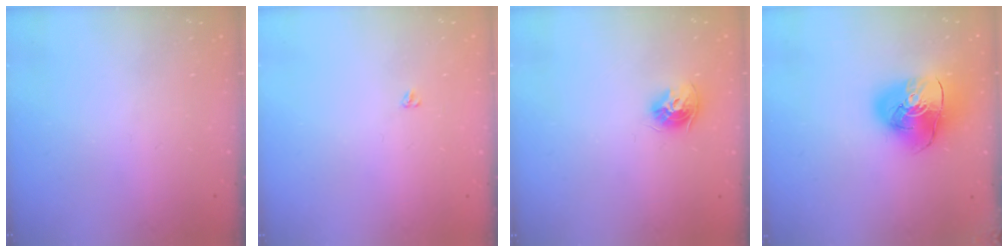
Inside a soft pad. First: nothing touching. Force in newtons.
{"total": 3.1, "press": 3.0, "slide": 0.4}
{"total": 8.9, "press": 8.8, "slide": 1.2}
{"total": 14.6, "press": 14.4, "slide": 2.1}